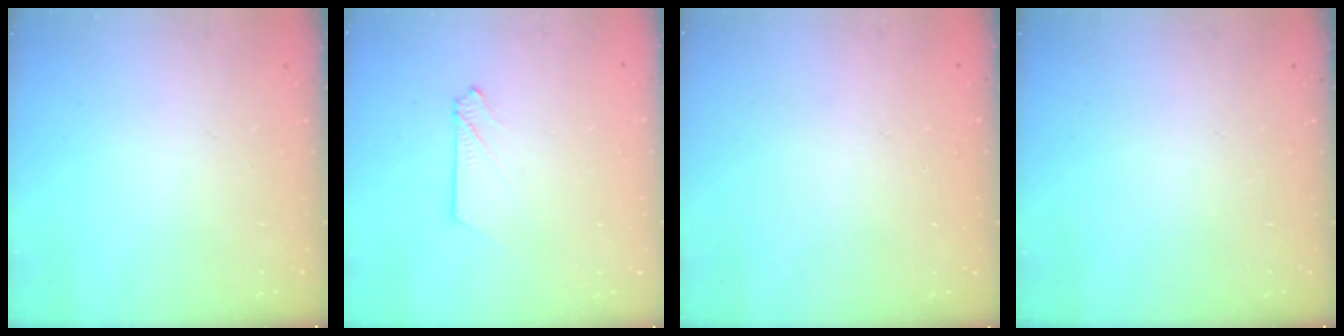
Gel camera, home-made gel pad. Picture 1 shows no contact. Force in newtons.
{"total": 2.6, "press": 2.6, "slide": 0.3}
{"total": 0.0}
{"total": 0.0}